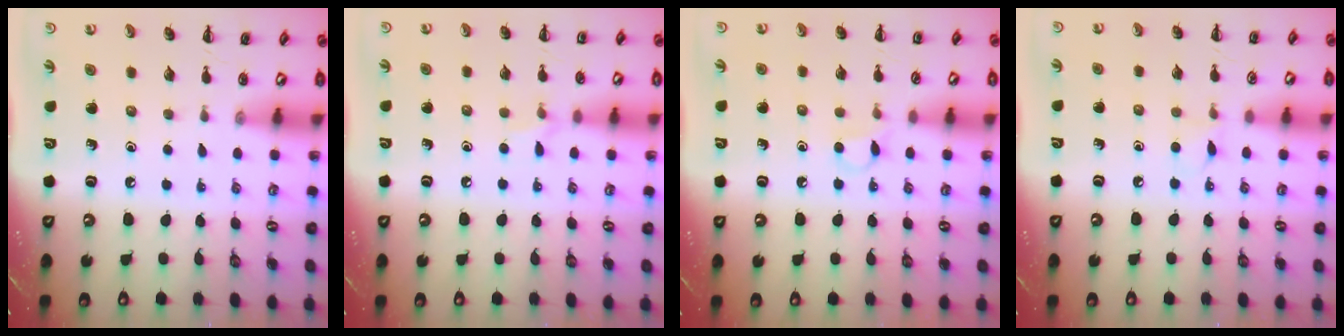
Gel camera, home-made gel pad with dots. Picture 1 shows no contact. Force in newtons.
{"total": 5.5, "press": 5.2, "slide": 1.7}
{"total": 3.7, "press": 3.5, "slide": 1.1}
{"total": 3.8, "press": 3.6, "slide": 1.3}